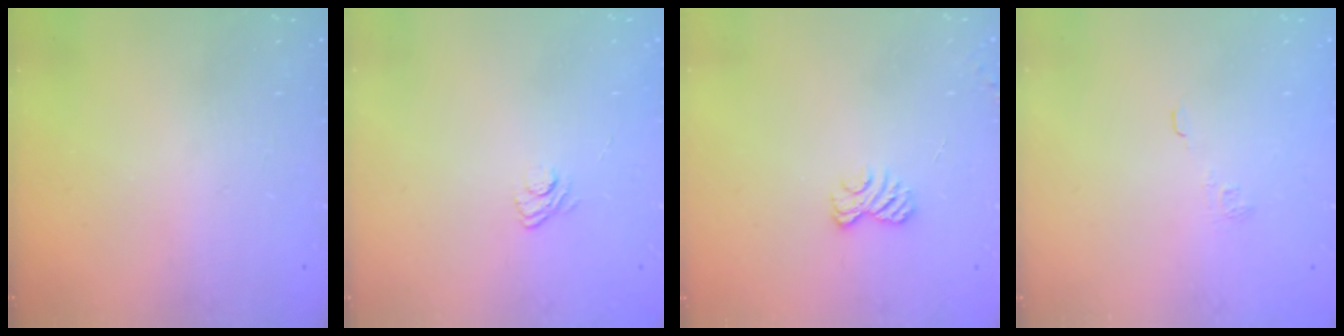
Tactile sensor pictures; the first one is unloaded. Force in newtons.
{"total": 3.7, "press": 3.4, "slide": 1.4}
{"total": 2.8, "press": 2.5, "slide": 1.3}
{"total": 2.0, "press": 1.5, "slide": 1.3}